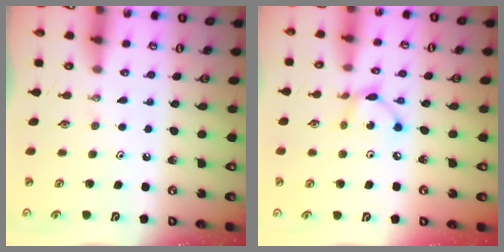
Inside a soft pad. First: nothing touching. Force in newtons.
{"total": 5.6, "press": 5.6, "slide": 0.2}